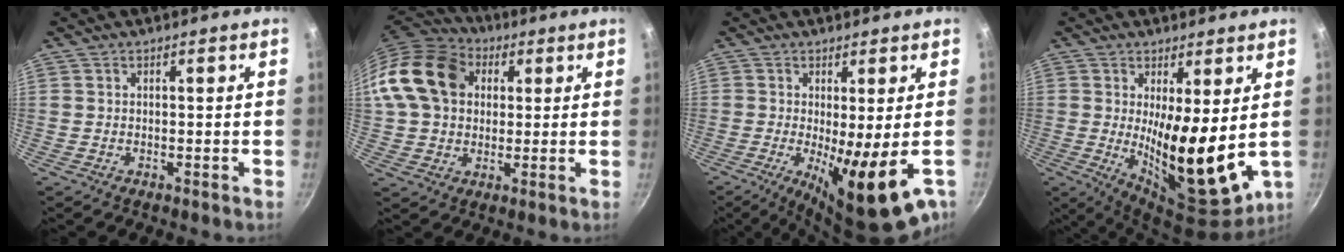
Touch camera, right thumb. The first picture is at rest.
{"total": 16.3, "force": [3.5, 12.7, 9.5], "torque": [-0.161, 0.022, 0.051]}
{"total": 12.9, "force": [-3.4, 2.5, 12.2], "torque": [-0.189, -0.018, -0.043]}
{"total": 15.0, "force": [1.3, 5.0, 14.1], "torque": [-0.205, -0.041, 0.036]}